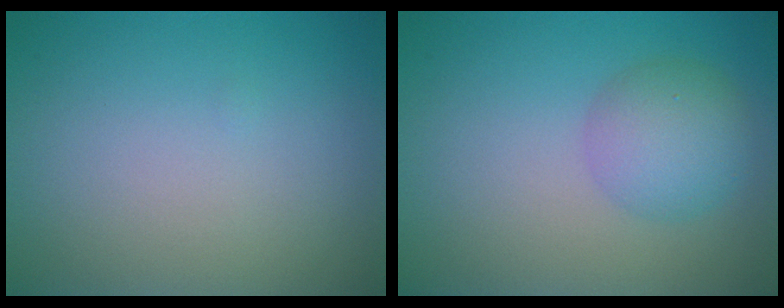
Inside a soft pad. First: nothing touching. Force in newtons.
{"total": 3.7, "press": 3.7, "slide": 0.1}